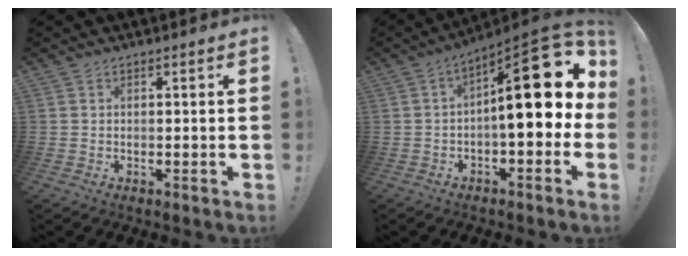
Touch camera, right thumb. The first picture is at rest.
{"total": 20.1, "force": [3.4, 6.7, 18.7], "torque": [-0.260, -0.019, 0.056]}